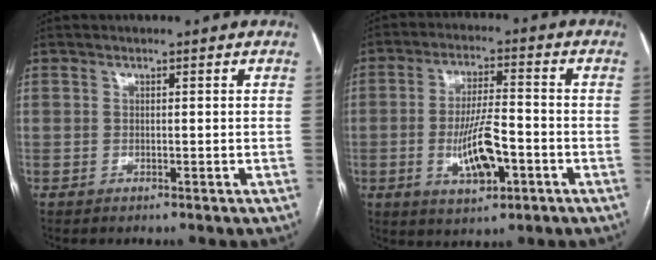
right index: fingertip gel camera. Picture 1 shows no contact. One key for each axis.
{"total": 9.3, "fx": -2.7, "fy": 2.8, "fz": 8.5, "tx": -0.159, "ty": 0.001, "tz": -0.043}